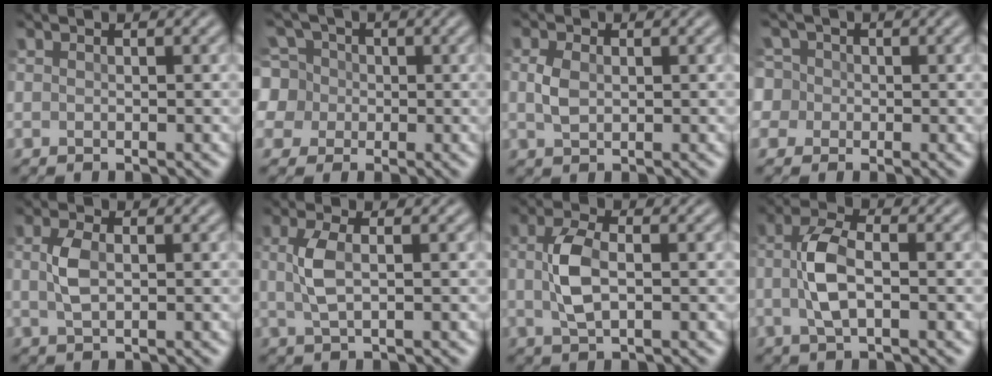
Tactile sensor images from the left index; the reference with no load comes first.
{"total": 7.6, "force": [0.7, 7.3, 2.3], "torque": [-0.080, 0.028, 0.001]}
{"total": 1.9, "force": [0.0, 1.3, 1.4], "torque": [-0.034, 0.002, -0.002]}
{"total": 6.7, "force": [1.1, 6.1, 2.4], "torque": [-0.049, 0.043, -0.018]}
{"total": 2.4, "force": [0.1, 1.2, 2.1], "torque": [-0.049, 0.003, 0.001]}
{"total": 2.8, "force": [0.2, 0.9, 2.7], "torque": [-0.063, 0.005, 0.003]}
{"total": 4.1, "force": [-0.1, 2.0, 3.6], "torque": [-0.078, 0.005, -0.001]}
{"total": 4.5, "force": [-0.4, 2.0, 4.0], "torque": [-0.085, 0.003, -0.008]}